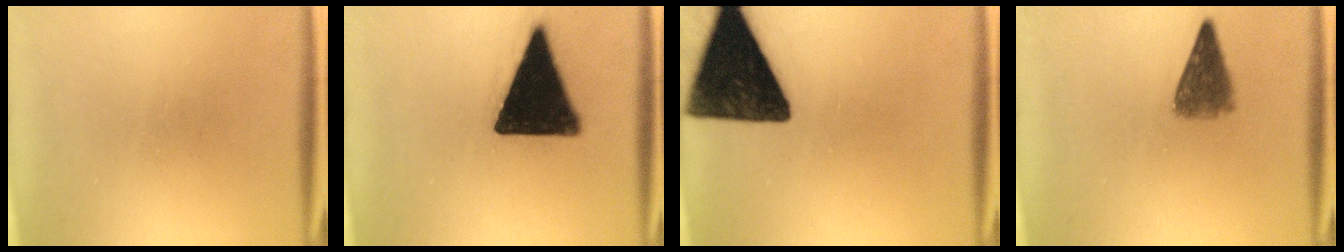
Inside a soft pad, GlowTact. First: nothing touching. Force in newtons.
{"total": 19.1}
{"total": 16.8}
{"total": 5.1}